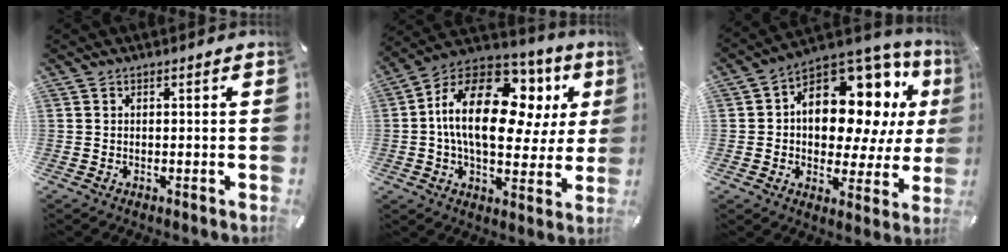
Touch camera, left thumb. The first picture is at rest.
{"total": 22.3, "force": [5.9, 12.6, 17.5], "torque": [-0.316, -0.022, 0.096]}
{"total": 15.6, "force": [4.9, 10.6, 10.4], "torque": [-0.146, -0.046, 0.086]}